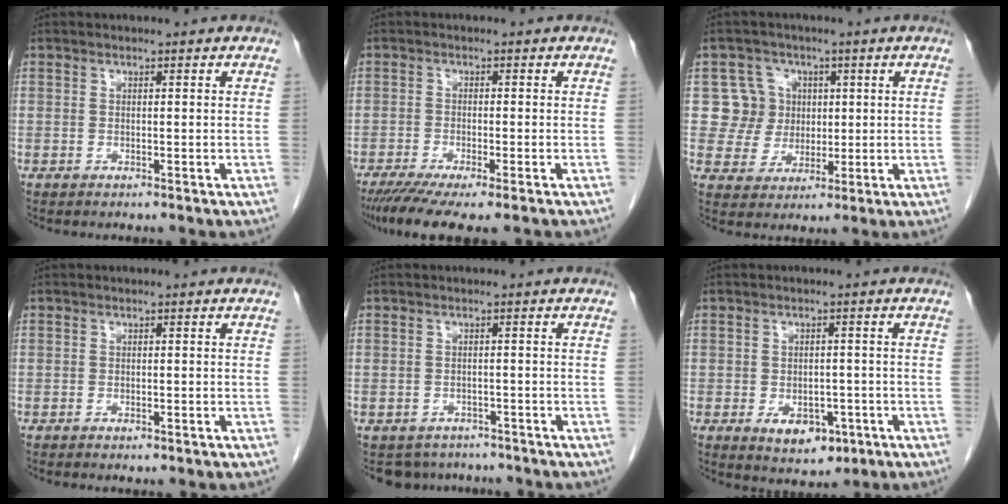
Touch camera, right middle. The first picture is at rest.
{"total": 8.4, "force": [-6.2, 1.0, 5.6], "torque": [-0.084, -0.019, -0.100]}
{"total": 6.5, "force": [1.3, 6.3, 0.2], "torque": [0.003, 0.018, 0.027]}
{"total": 0.9, "force": [-0.5, 0.4, 0.7], "torque": [-0.011, -0.001, -0.003]}
{"total": 4.7, "force": [-4.0, 2.5, -0.1], "torque": [0.009, 0.004, -0.053]}
{"total": 6.0, "force": [-2.5, 3.8, 4.0], "torque": [-0.050, 0.000, -0.025]}